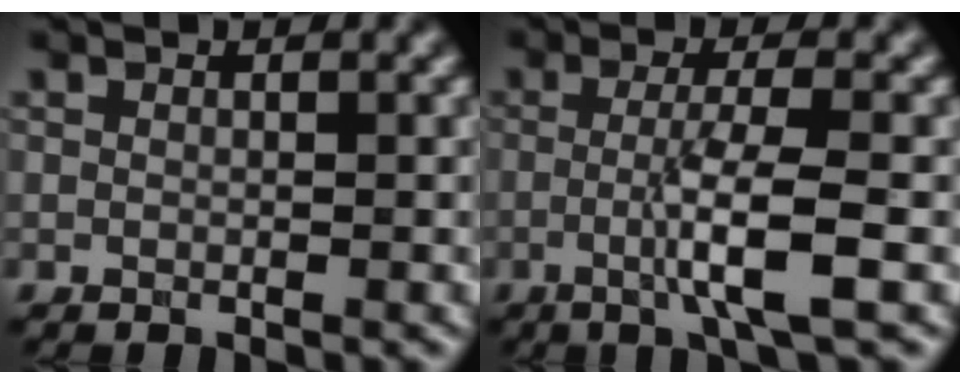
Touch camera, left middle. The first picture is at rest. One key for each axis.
{"total": 5.0, "fx": -1.2, "fy": 0.7, "fz": 4.8, "tx": -0.082, "ty": 0.003, "tz": -0.029}